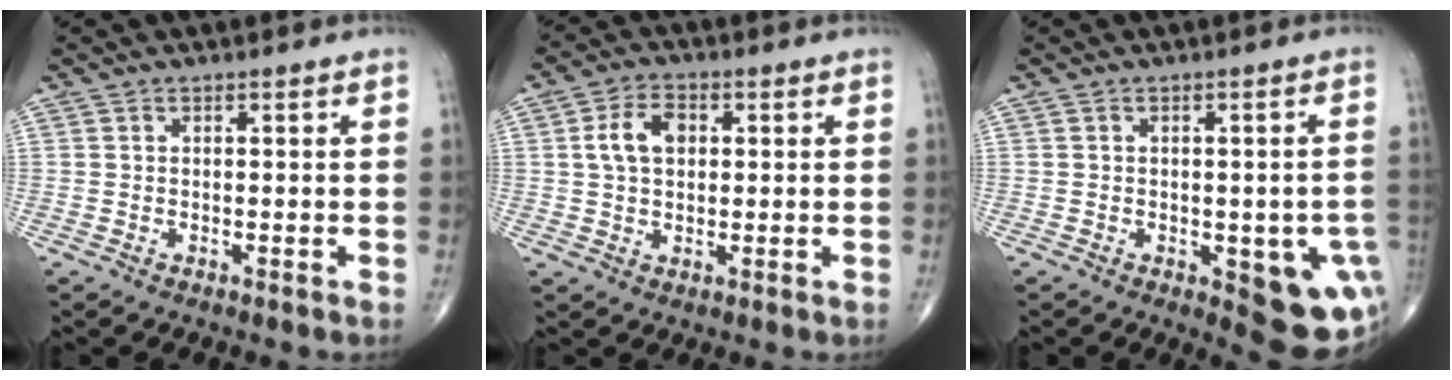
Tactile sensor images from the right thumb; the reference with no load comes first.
{"total": 6.8, "force": [1.3, 4.4, 4.9], "torque": [-0.086, 0.010, 0.021]}
{"total": 13.3, "force": [-3.5, 5.7, 11.5], "torque": [-0.108, -0.001, -0.024]}